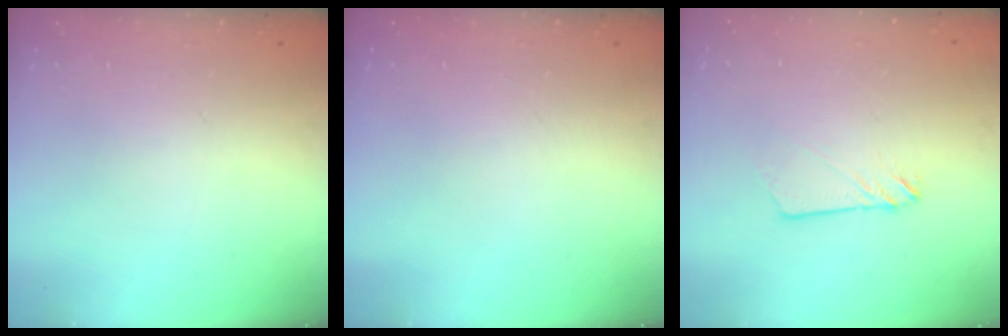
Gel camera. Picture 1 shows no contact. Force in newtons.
{"total": 0.0}
{"total": 2.4, "press": 2.4, "slide": 0.2}